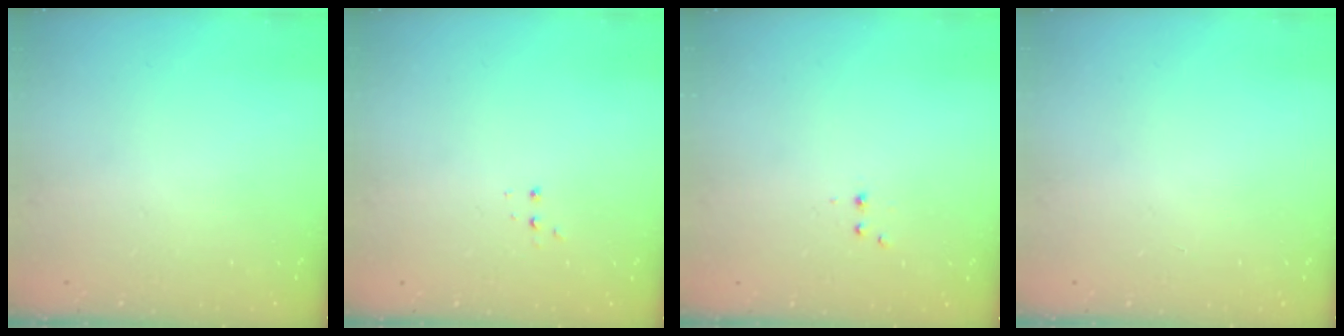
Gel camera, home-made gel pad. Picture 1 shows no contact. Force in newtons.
{"total": 2.8, "press": 2.7, "slide": 0.5}
{"total": 2.3, "press": 2.1, "slide": 0.9}
{"total": 0.0}